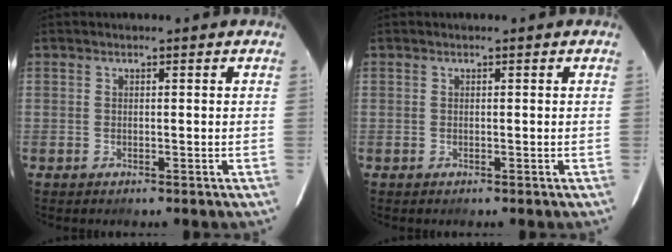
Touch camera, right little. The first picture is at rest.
{"total": 0.0}